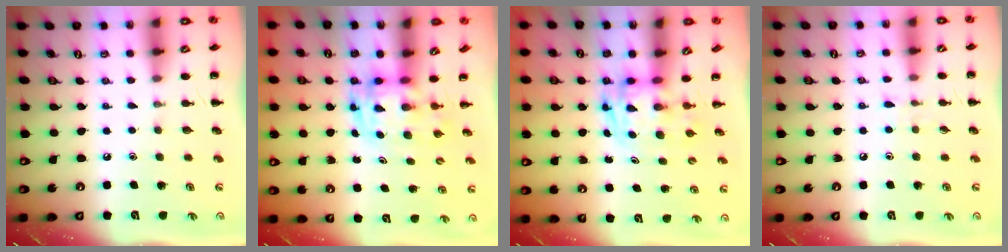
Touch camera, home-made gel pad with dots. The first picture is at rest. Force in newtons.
{"total": 3.0, "press": 3.0, "slide": 0.6}
{"total": 2.8, "press": 2.7, "slide": 0.5}
{"total": 4.6, "press": 4.2, "slide": 2.0}